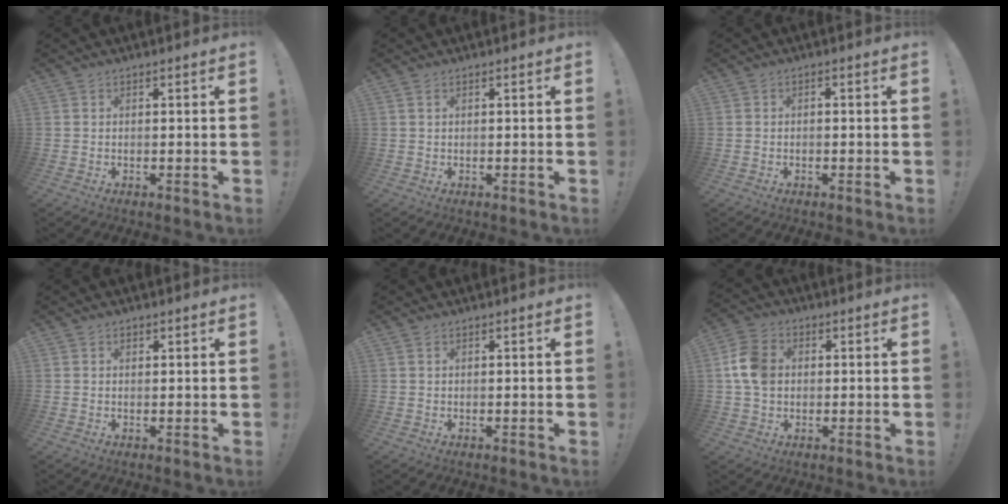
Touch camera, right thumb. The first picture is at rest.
{"total": 1.1, "force": [0.6, 0.5, 0.8], "torque": [-0.010, -0.001, 0.009]}
{"total": 0.6, "force": [-0.5, 0.2, 0.3], "torque": [-0.004, 0.003, -0.009]}
{"total": 0.7, "force": [0.5, 0.4, 0.3], "torque": [0.002, -0.002, 0.008]}
{"total": 0.6, "force": [0.4, 0.3, 0.4], "torque": [-0.003, -0.002, 0.006]}
{"total": 10.2, "force": [0.9, 8.1, 6.3], "torque": [-0.128, 0.013, 0.021]}